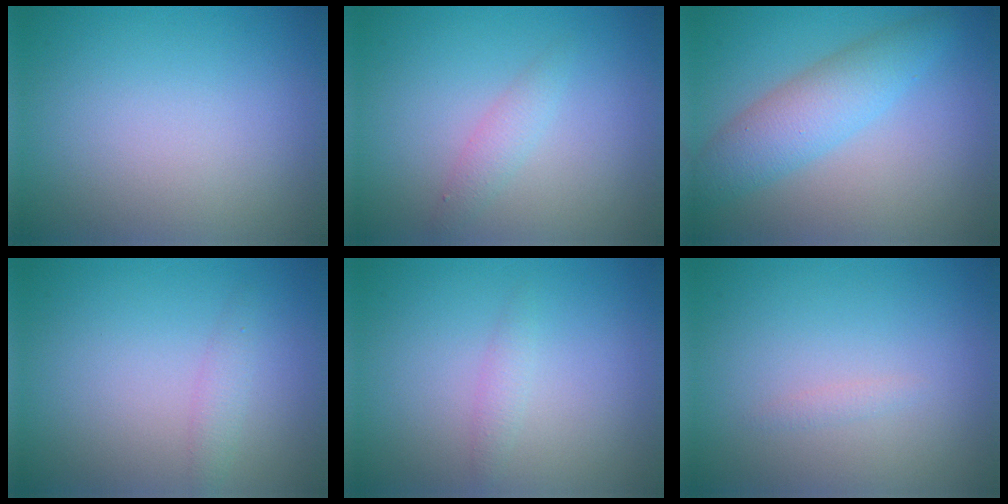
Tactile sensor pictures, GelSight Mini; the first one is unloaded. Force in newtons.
{"total": 1.5, "press": 1.5, "slide": 0.0}
{"total": 4.5, "press": 4.5, "slide": 0.1}
{"total": 1.3, "press": 1.3, "slide": 0.0}
{"total": 1.0, "press": 1.0, "slide": 0.1}
{"total": 0.5, "press": 0.5, "slide": 0.0}